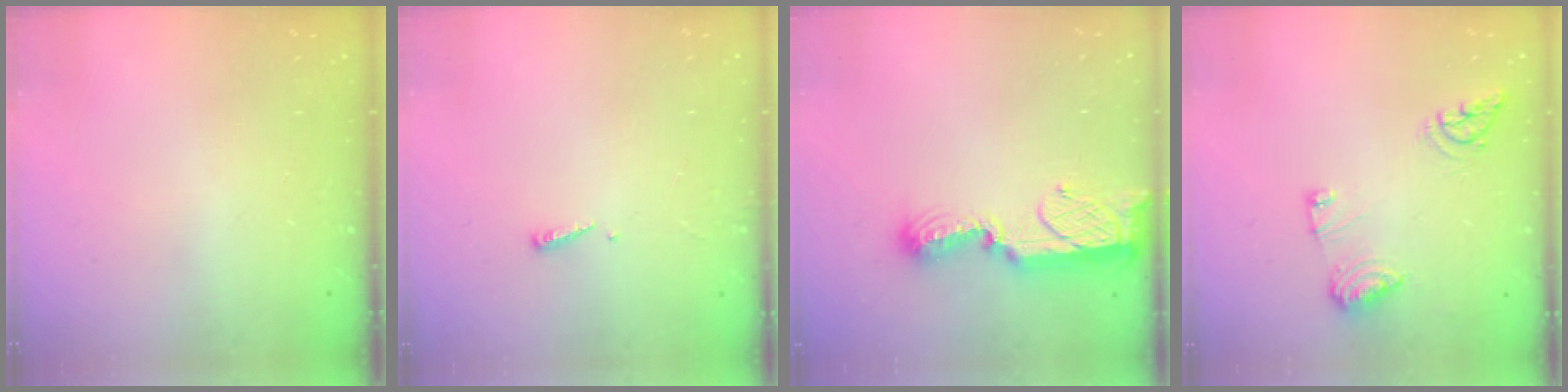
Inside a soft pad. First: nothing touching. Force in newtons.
{"total": 2.4, "press": 2.4, "slide": 0.2}
{"total": 12.8, "press": 11.4, "slide": 5.9}
{"total": 9.7, "press": 9.6, "slide": 1.1}